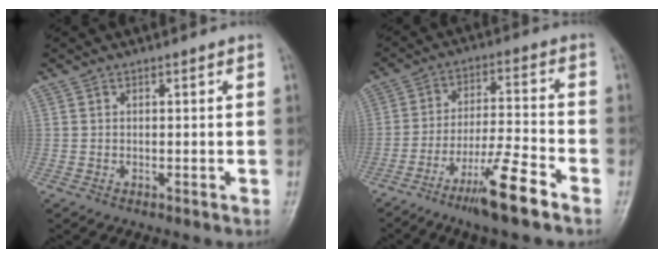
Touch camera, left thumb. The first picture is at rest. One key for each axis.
{"total": 11.2, "fx": -7.3, "fy": 1.2, "fz": 8.4, "tx": -0.160, "ty": 0.039, "tz": -0.132}